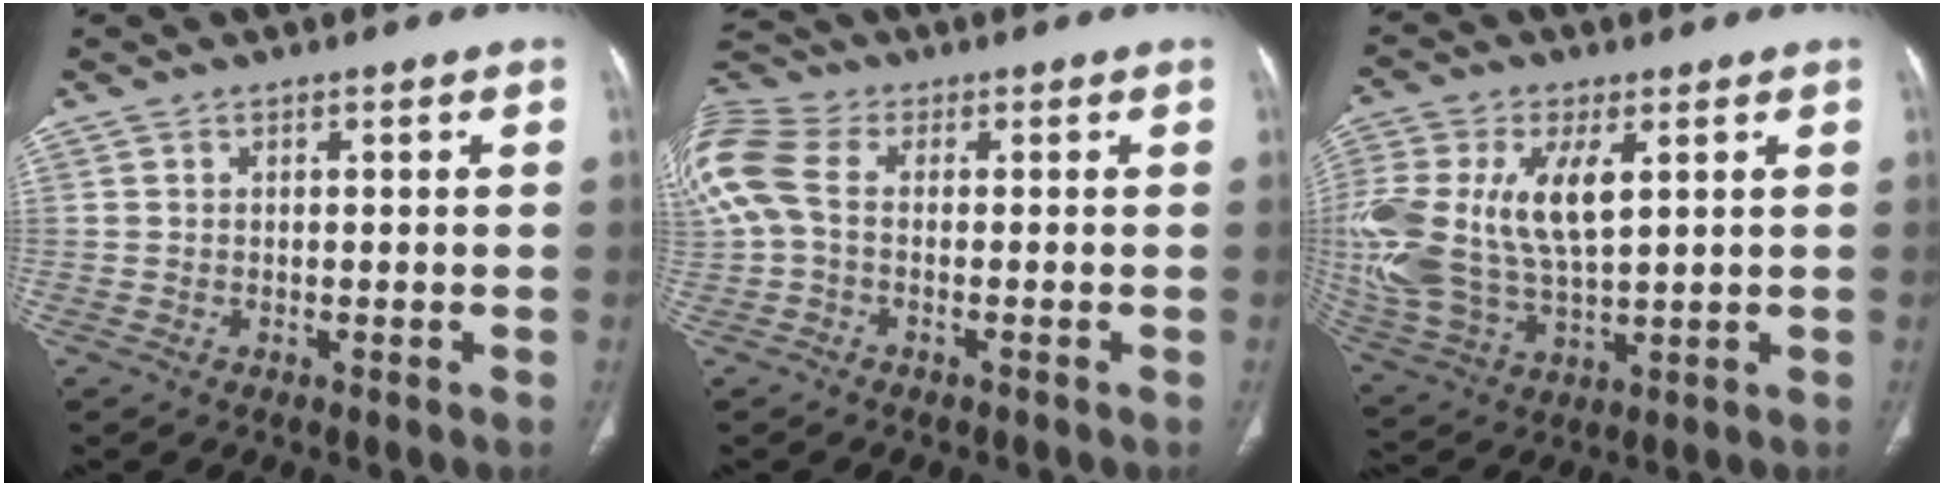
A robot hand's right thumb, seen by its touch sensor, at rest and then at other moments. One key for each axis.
{"total": 13.4, "fx": -0.1, "fy": 9.5, "fz": 9.4, "tx": -0.255, "ty": 0.028, "tz": -0.002}
{"total": 21.4, "fx": 4.1, "fy": 11.4, "fz": 17.7, "tx": -0.408, "ty": -0.009, "tz": 0.081}